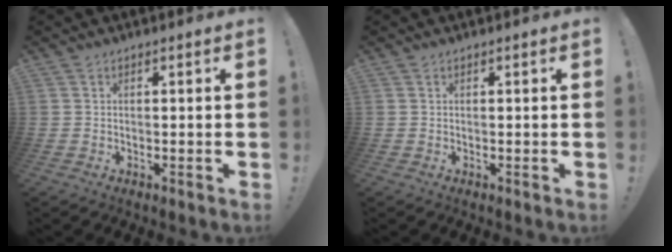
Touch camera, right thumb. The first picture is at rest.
{"total": 0.0}